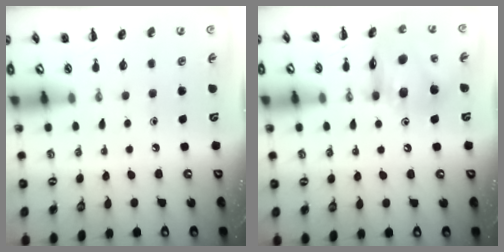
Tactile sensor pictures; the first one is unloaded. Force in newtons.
{"total": 14.6, "press": 14.1, "slide": 3.8}